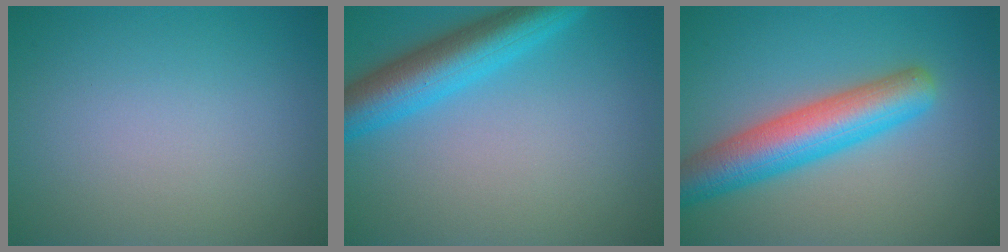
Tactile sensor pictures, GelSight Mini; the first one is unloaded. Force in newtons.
{"total": 6.3, "press": 6.3, "slide": 0.3}
{"total": 6.9, "press": 6.9, "slide": 0.2}